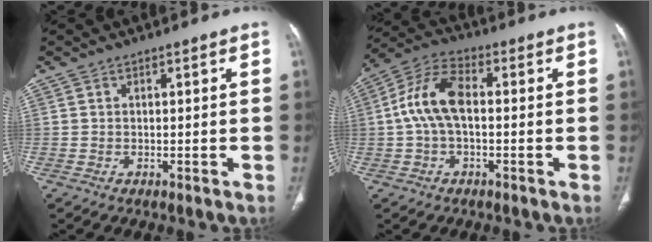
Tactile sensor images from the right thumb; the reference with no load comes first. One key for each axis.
{"total": 10.3, "fx": 0.1, "fy": 5.5, "fz": 8.7, "tx": -0.182, "ty": 0.032, "tz": -0.004}